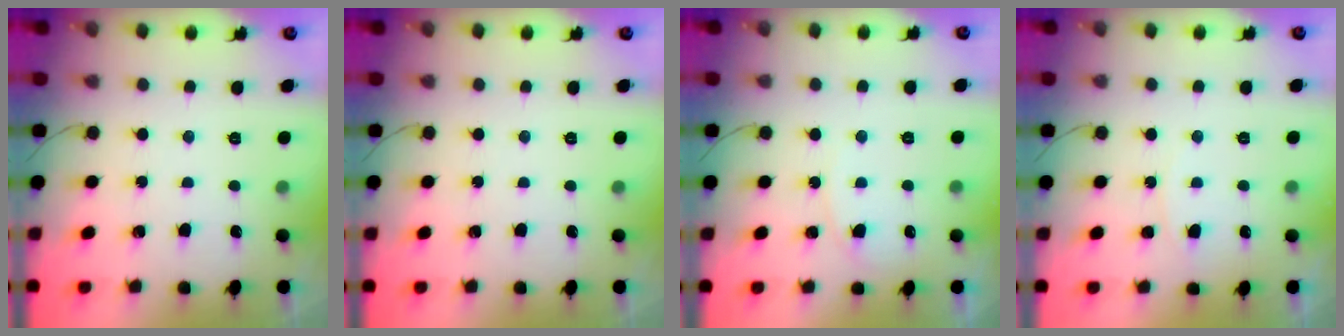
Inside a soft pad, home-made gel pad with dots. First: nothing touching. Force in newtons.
{"total": 0.0}
{"total": 3.4, "press": 3.4, "slide": 0.2}
{"total": 7.1, "press": 7.1, "slide": 0.5}